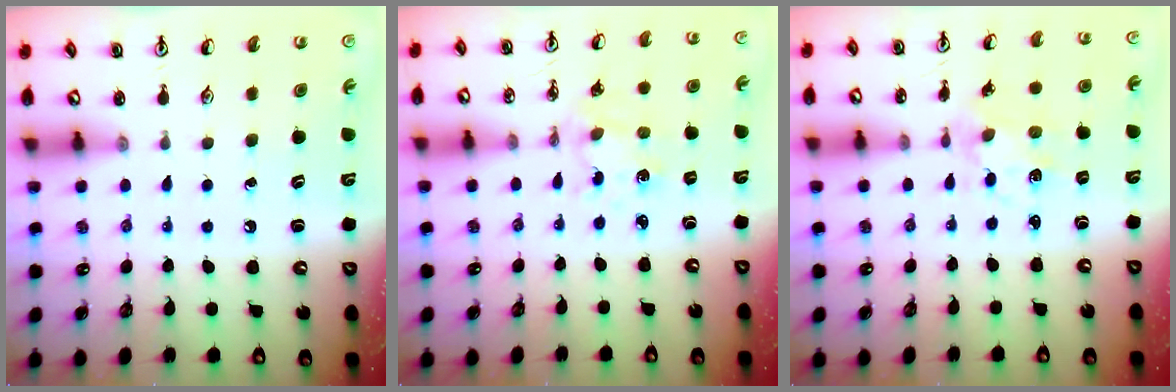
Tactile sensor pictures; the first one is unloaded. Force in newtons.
{"total": 1.6, "press": 1.6, "slide": 0.1}
{"total": 2.6, "press": 2.5, "slide": 0.4}